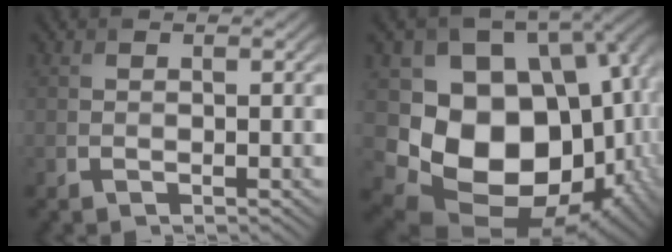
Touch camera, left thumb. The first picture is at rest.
{"total": 17.9, "force": [-1.3, 14.2, 11.0], "torque": [-0.193, -0.058, 0.013]}